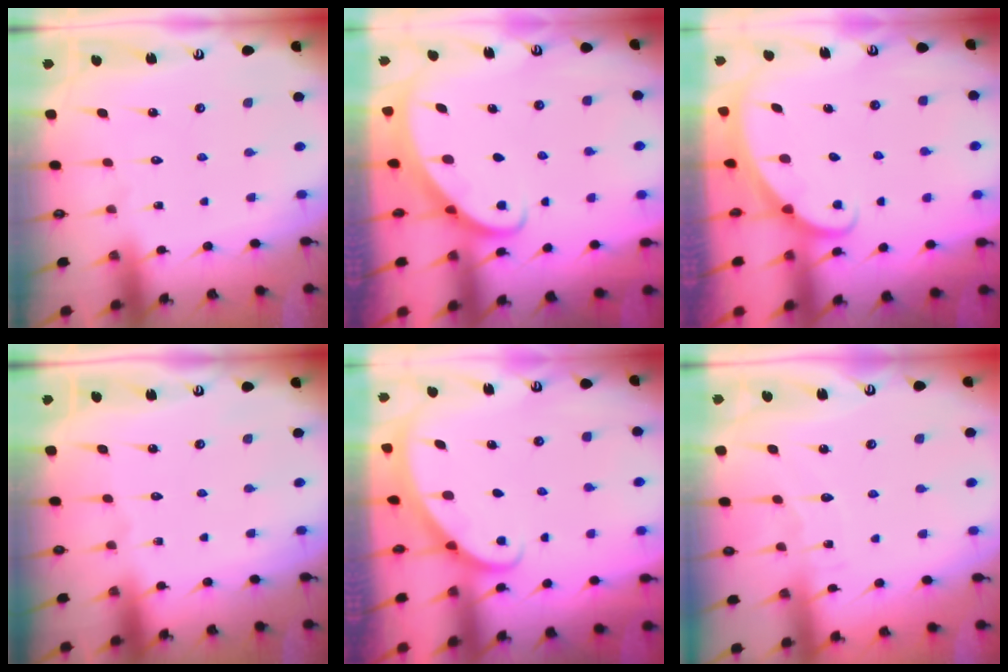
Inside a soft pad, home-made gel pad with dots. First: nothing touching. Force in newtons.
{"total": 2.6, "press": 2.6, "slide": 0.2}
{"total": 1.7, "press": 1.7, "slide": 0.0}
{"total": 0.0}
{"total": 1.9, "press": 1.9, "slide": 0.1}
{"total": 3.4, "press": 3.4, "slide": 0.4}